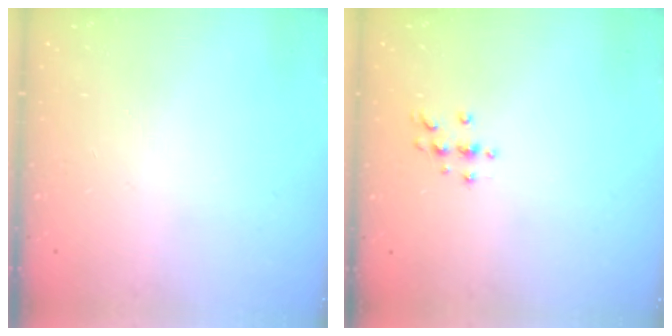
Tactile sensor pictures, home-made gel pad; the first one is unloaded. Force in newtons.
{"total": 4.0, "press": 3.9, "slide": 0.5}